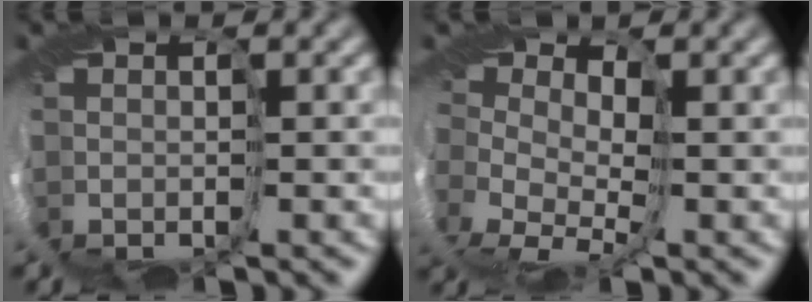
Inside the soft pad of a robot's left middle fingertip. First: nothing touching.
{"total": 3.6, "force": [0.1, 2.2, 2.8], "torque": [-0.055, -0.001, 0.009]}